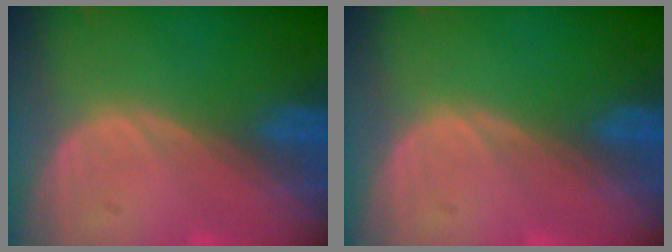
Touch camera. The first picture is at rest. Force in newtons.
{"total": 0.0}